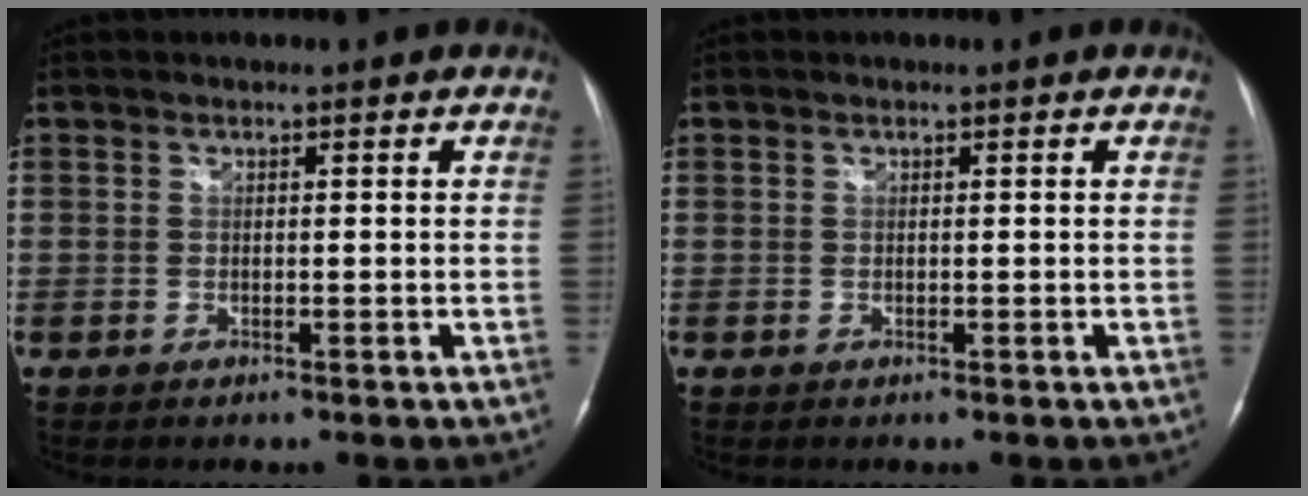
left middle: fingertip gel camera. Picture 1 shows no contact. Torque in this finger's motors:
{"motor_torque": [-0.01, 0.00, 0.03, 0.00]}